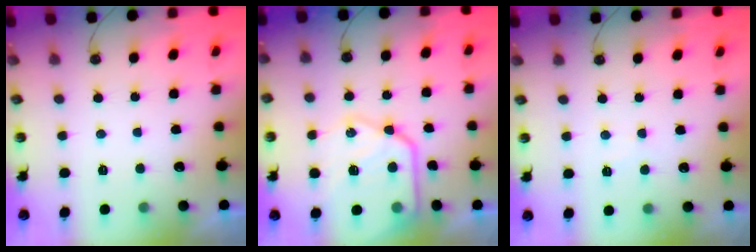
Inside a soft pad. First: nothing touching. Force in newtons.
{"total": 19.1, "press": 19.1, "slide": 1.6}
{"total": 4.7, "press": 4.7, "slide": 0.6}